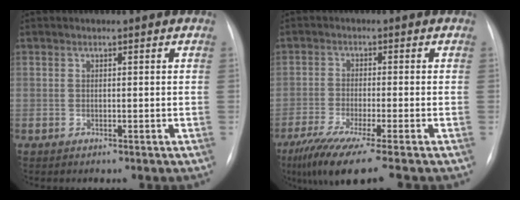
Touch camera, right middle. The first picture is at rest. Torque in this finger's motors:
{"motor_torque": [1.30, -0.84, 0.37, 0.15]}